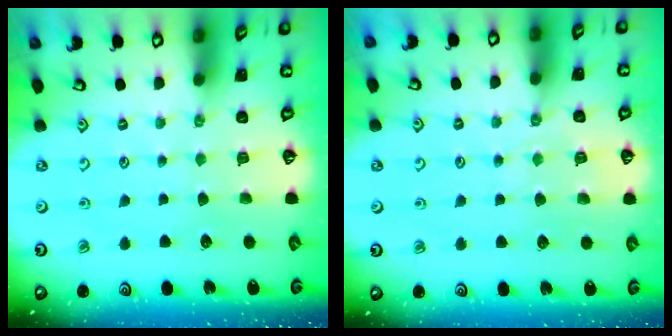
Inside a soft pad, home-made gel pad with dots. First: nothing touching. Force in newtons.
{"total": 5.2, "press": 5.2, "slide": 0.7}